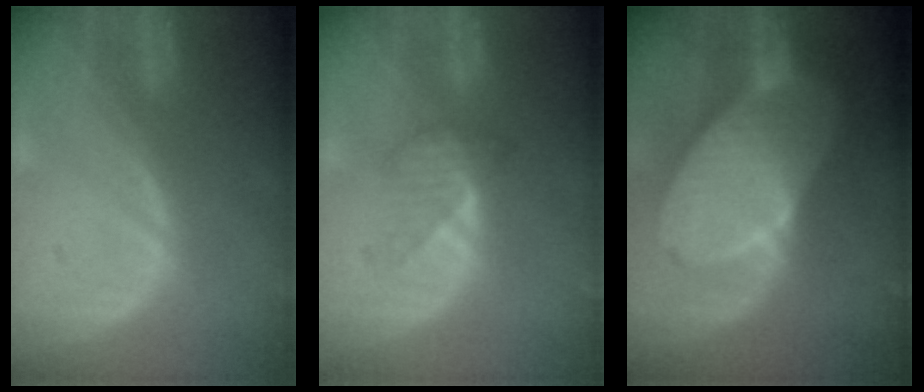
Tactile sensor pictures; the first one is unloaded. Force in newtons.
{"total": 3.5, "press": 3.2, "slide": 1.5}
{"total": 10.9, "press": 10.9, "slide": 0.8}